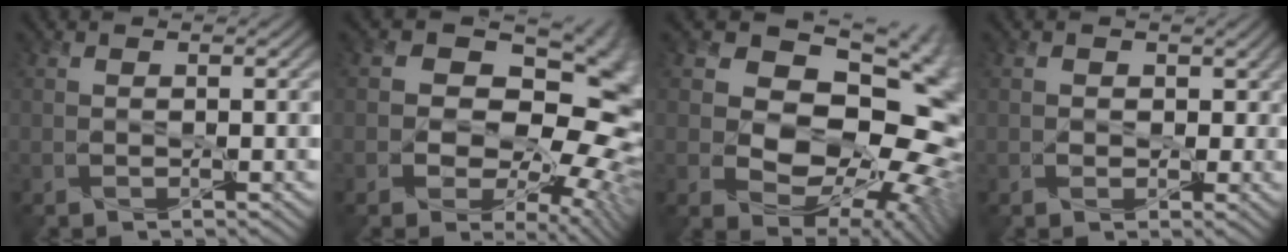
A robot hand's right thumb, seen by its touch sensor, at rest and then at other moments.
{"total": 17.0, "force": [1.3, 11.9, 12.1], "torque": [-0.171, -0.012, 0.038]}
{"total": 18.3, "force": [2.2, 13.7, 11.9], "torque": [-0.184, 0.006, 0.073]}
{"total": 3.9, "force": [0.2, 3.3, 2.0], "torque": [-0.041, 0.000, 0.005]}